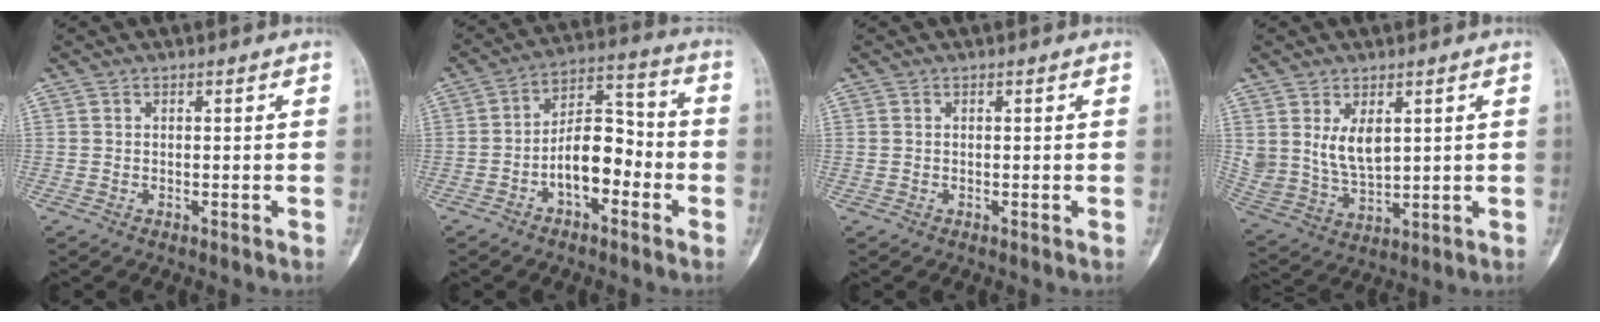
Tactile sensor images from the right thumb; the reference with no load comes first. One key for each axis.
{"total": 10.7, "fx": -3.4, "fy": 5.8, "fz": 8.4, "tx": -0.118, "ty": 0.046, "tz": -0.067}
{"total": 0.5, "fx": 0.0, "fy": 0.4, "fz": 0.4, "tx": -0.010, "ty": -0.002, "tz": 0.002}
{"total": 8.1, "fx": 2.9, "fy": 4.8, "fz": 5.9, "tx": -0.102, "ty": -0.018, "tz": 0.075}